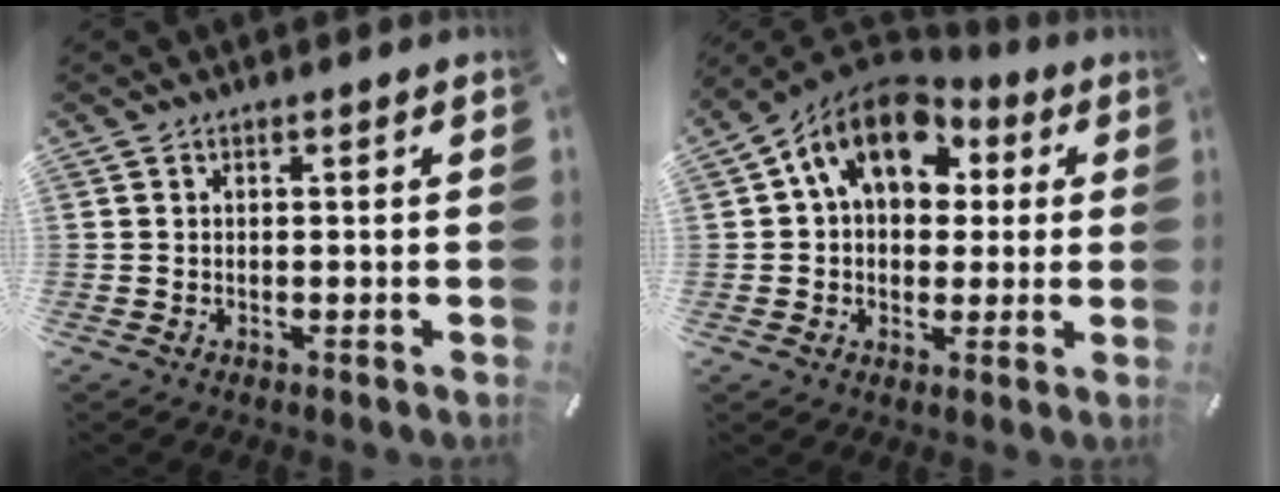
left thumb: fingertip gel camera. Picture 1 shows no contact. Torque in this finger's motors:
{"motor_torque": [2.50, 2.51, 2.01, -0.76, 0.19]}